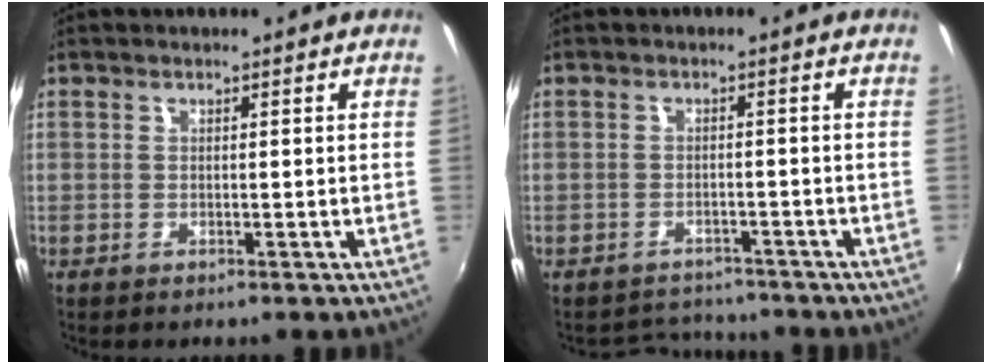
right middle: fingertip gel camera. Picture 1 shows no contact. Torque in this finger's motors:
{"motor_torque": [-0.82, -0.37, -0.08, -0.09]}